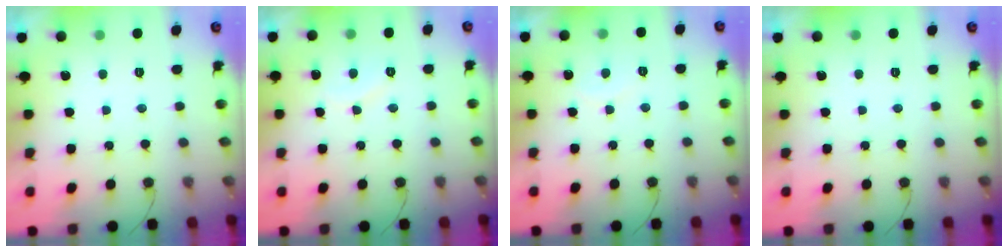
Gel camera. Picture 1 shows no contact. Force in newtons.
{"total": 6.4, "press": 6.3, "slide": 0.6}
{"total": 4.9, "press": 4.9, "slide": 0.3}
{"total": 0.0}